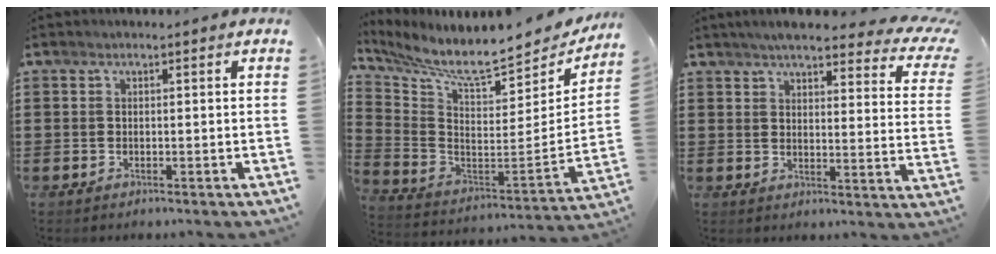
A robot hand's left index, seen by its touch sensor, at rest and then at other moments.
{"total": 8.0, "force": [7.0, 0.5, 3.9], "torque": [-0.102, -0.072, 0.113]}
{"total": 6.0, "force": [5.0, 0.6, 3.2], "torque": [-0.064, -0.027, 0.083]}